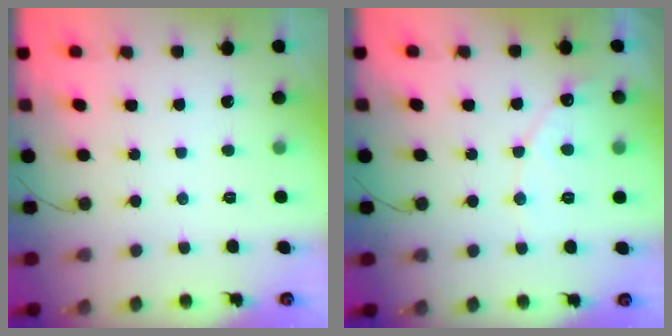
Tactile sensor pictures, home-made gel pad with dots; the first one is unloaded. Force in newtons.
{"total": 6.3, "press": 6.3, "slide": 0.3}